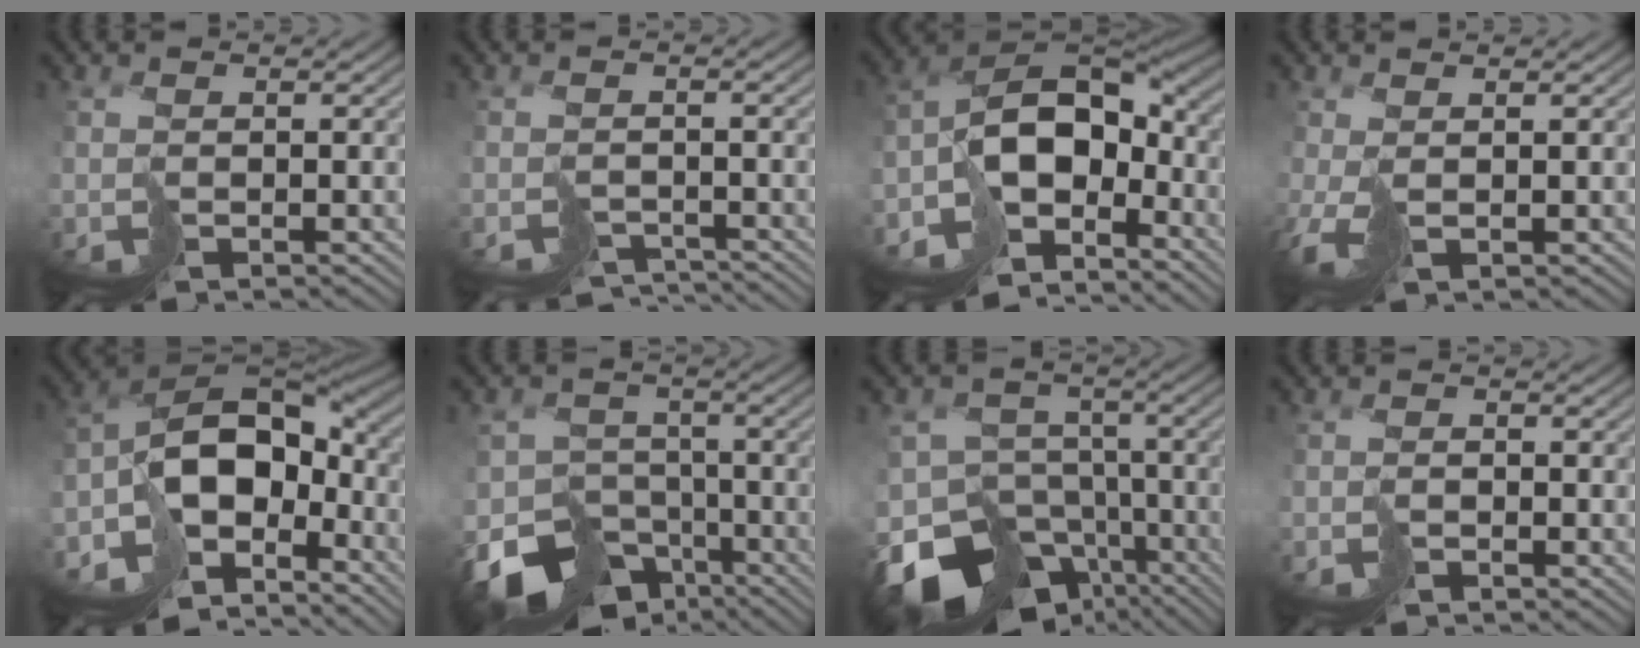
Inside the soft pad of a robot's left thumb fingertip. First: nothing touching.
{"total": 3.7, "force": [-3.5, 1.1, 0.6], "torque": [0.001, -0.009, -0.049]}
{"total": 12.4, "force": [-5.4, 8.0, 7.9], "torque": [-0.126, -0.017, -0.095]}
{"total": 1.8, "force": [0.2, 0.4, 1.8], "torque": [-0.046, 0.009, 0.004]}
{"total": 13.6, "force": [-5.3, 8.9, 8.8], "torque": [-0.155, -0.019, -0.087]}
{"total": 11.8, "force": [-8.3, 6.9, 4.7], "torque": [-0.093, -0.023, -0.130]}
{"total": 14.9, "force": [-10.1, 8.6, 6.8], "torque": [-0.132, -0.026, -0.139]}
{"total": 1.0, "force": [-0.9, 0.3, -0.3], "torque": [0.014, 0.006, -0.020]}